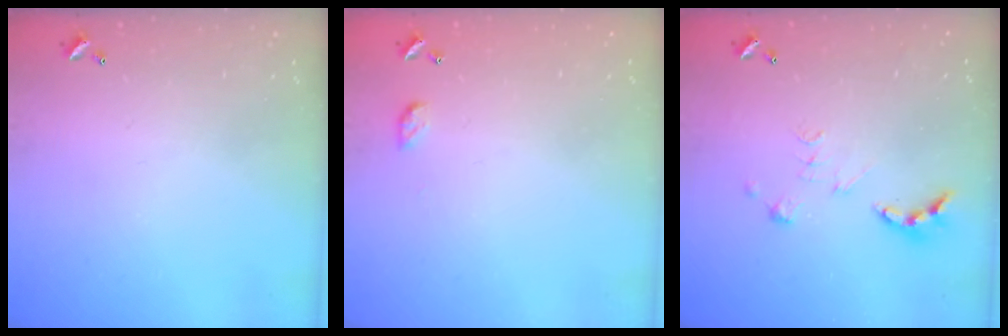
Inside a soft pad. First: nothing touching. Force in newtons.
{"total": 4.4, "press": 4.4, "slide": 0.6}
{"total": 4.7, "press": 4.7, "slide": 0.4}